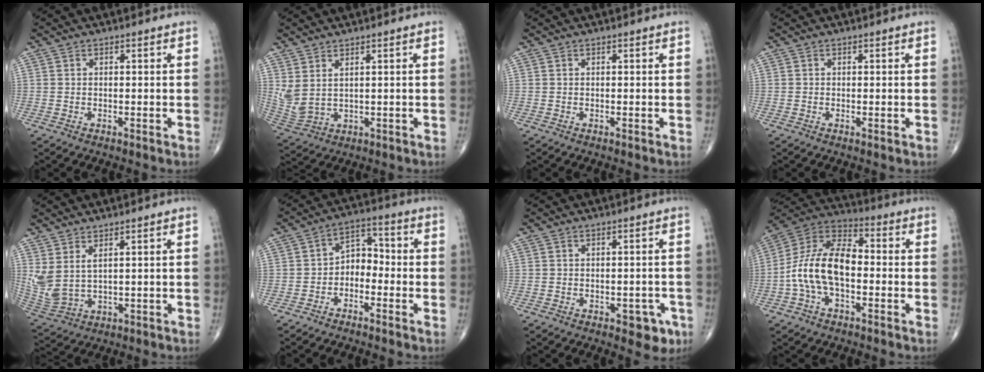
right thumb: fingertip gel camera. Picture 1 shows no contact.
{"total": 5.8, "force": [2.4, 2.7, 4.5], "torque": [-0.108, -0.012, 0.063]}
{"total": 0.0}
{"total": 0.0}
{"total": 7.4, "force": [2.7, 3.5, 6.0], "torque": [-0.142, -0.013, 0.071]}
{"total": 5.9, "force": [-2.2, 4.2, 3.6], "torque": [-0.034, 0.039, -0.052]}
{"total": 4.7, "force": [-2.3, 2.7, 3.1], "torque": [-0.009, 0.011, -0.027]}
{"total": 14.4, "force": [-2.4, 8.0, 11.7], "torque": [-0.218, 0.043, -0.053]}